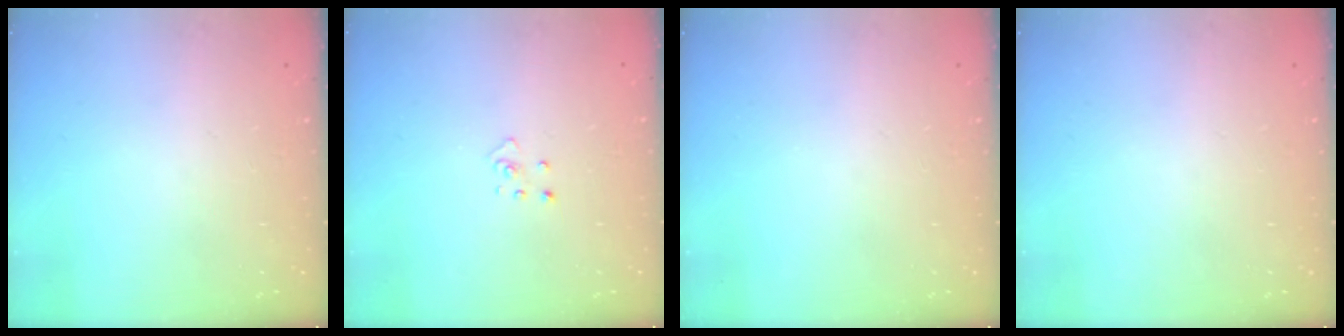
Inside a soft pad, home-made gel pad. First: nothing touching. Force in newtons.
{"total": 2.9, "press": 2.9, "slide": 0.2}
{"total": 0.0}
{"total": 0.0}